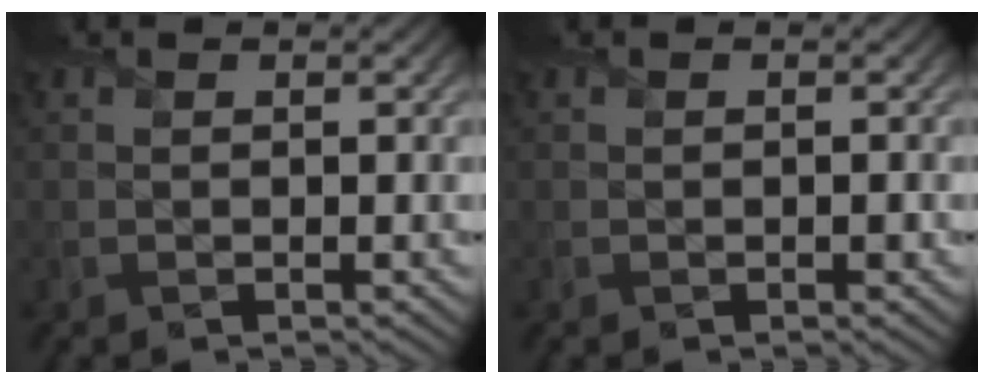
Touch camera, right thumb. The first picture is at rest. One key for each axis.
{"total": 0.8, "fx": -0.3, "fy": 0.5, "fz": 0.5, "tx": -0.005, "ty": -0.004, "tz": -0.003}